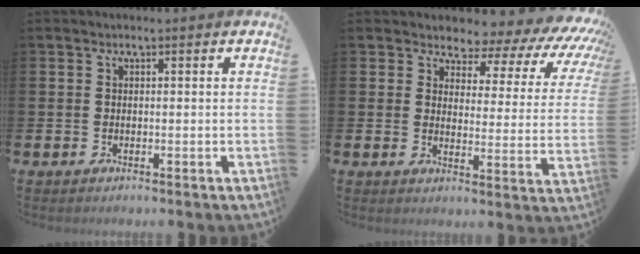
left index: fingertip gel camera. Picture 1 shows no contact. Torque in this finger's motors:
{"motor_torque": [1.17, -0.97, 0.61, 0.05]}